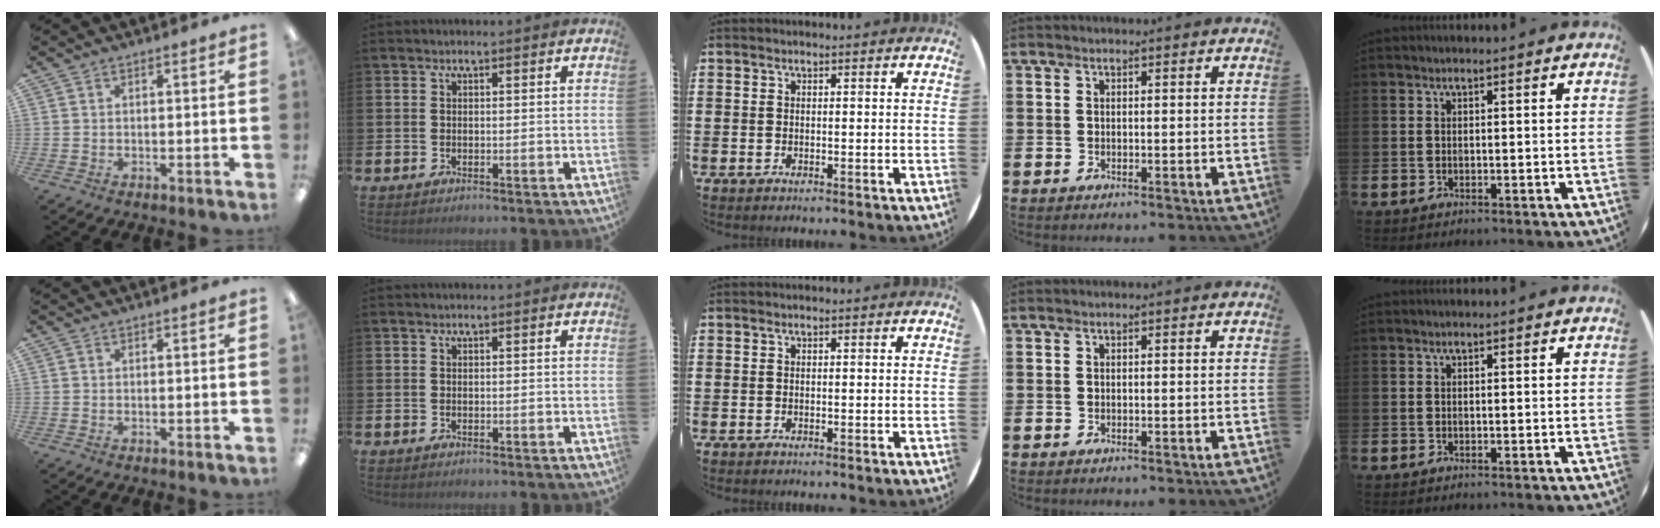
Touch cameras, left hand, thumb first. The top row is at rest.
{}